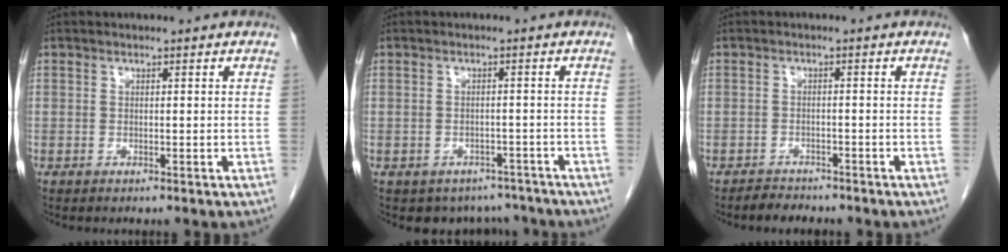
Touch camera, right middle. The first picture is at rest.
{"total": 6.0, "force": [-5.0, 3.2, 0.1], "torque": [0.011, 0.014, -0.057]}
{"total": 2.5, "force": [-2.3, 0.8, 0.3], "torque": [-0.015, -0.004, -0.036]}